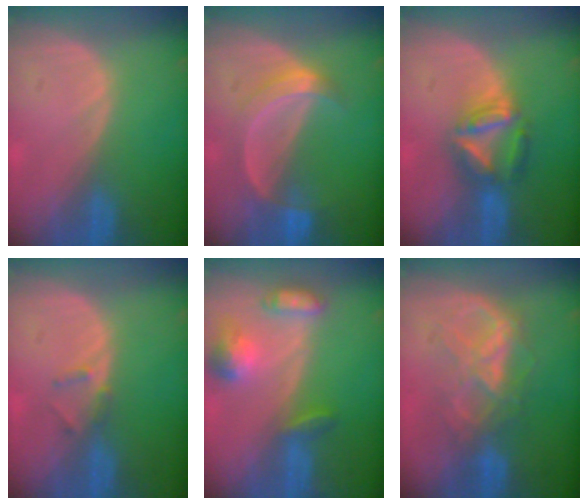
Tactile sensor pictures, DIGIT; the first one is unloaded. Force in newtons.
{"total": 5.3, "press": 5.2, "slide": 1.2}
{"total": 6.6, "press": 6.3, "slide": 2.2}
{"total": 1.8, "press": 1.5, "slide": 0.9}
{"total": 6.2, "press": 6.2, "slide": 0.4}
{"total": 6.6, "press": 6.6, "slide": 0.3}